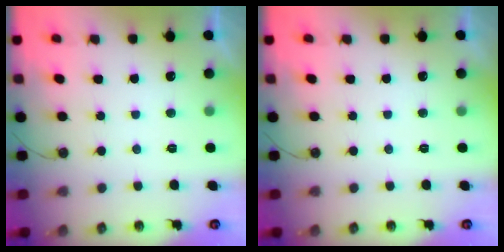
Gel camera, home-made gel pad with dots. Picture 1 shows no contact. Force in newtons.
{"total": 0.0}